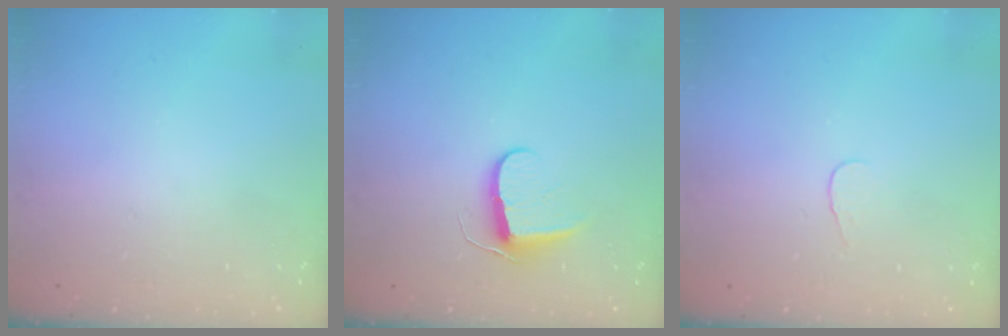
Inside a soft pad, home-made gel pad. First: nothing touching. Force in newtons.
{"total": 7.2, "press": 7.2, "slide": 0.7}
{"total": 2.8, "press": 2.7, "slide": 0.3}